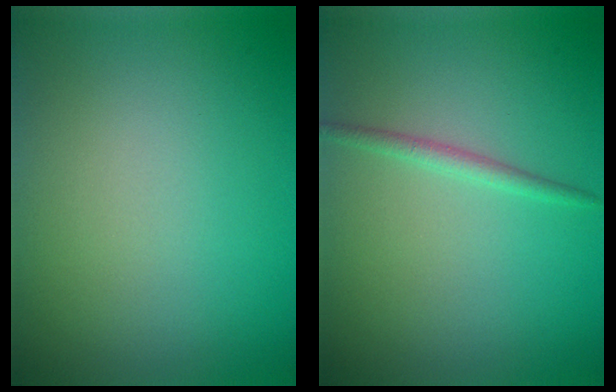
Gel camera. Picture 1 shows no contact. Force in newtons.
{"total": 1.3, "press": 1.3, "slide": 0.1}